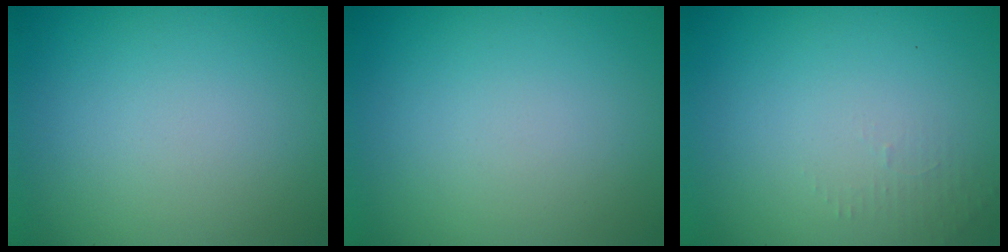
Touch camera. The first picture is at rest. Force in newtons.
{"total": 0.0}
{"total": 1.0, "press": 0.9, "slide": 0.3}